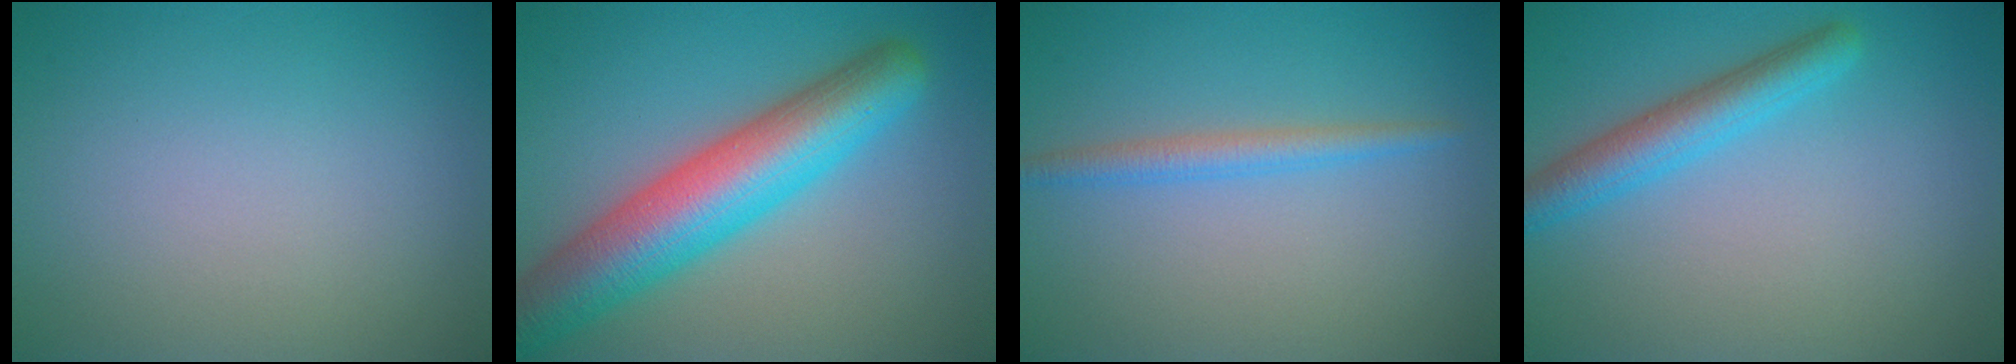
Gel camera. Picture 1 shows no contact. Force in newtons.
{"total": 9.4, "press": 9.4, "slide": 0.3}
{"total": 2.1, "press": 2.1, "slide": 0.0}
{"total": 3.6, "press": 3.6, "slide": 0.2}